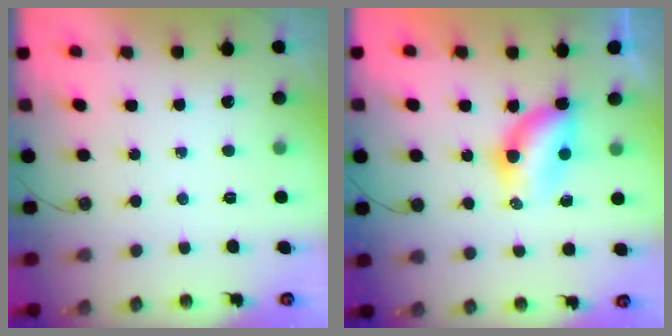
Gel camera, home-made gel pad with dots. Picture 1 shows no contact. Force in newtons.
{"total": 5.8, "press": 5.8, "slide": 0.4}